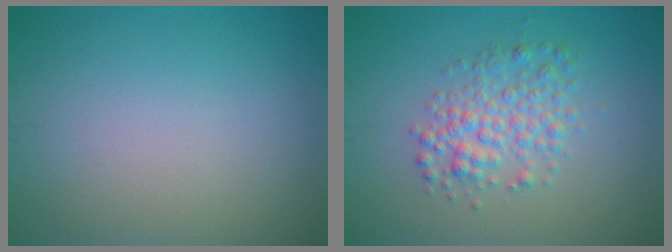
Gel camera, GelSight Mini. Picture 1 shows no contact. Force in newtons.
{"total": 3.4, "press": 3.4, "slide": 0.1}